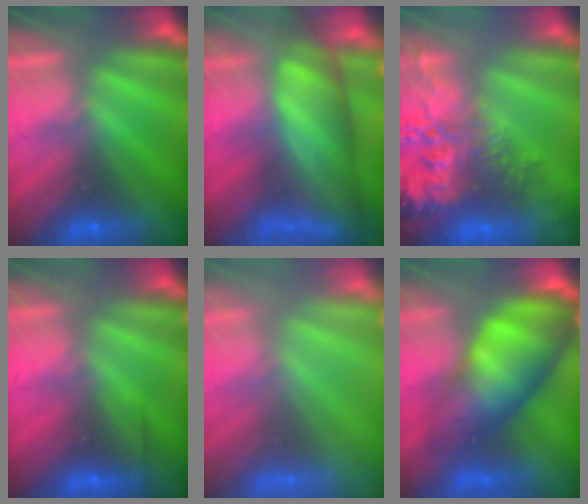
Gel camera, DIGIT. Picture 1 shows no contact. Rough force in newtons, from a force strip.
{"total": 7.9}
{"total": 7.5}
{"total": 2.5}
{"total": 7.8}
{"total": 11.0}